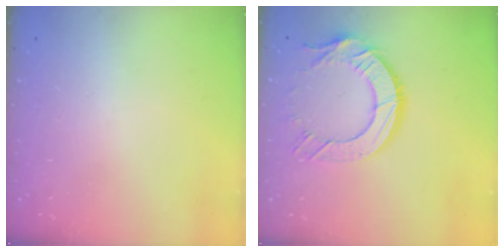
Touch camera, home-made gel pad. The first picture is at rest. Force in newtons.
{"total": 12.8, "press": 12.7, "slide": 1.1}